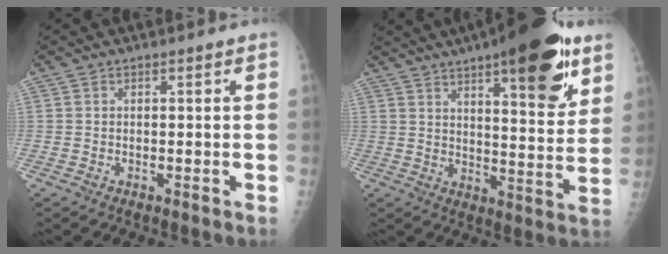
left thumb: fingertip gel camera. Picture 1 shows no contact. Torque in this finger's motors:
{"motor_torque": [2.13, 1.78, 1.69, -1.07, 0.45]}